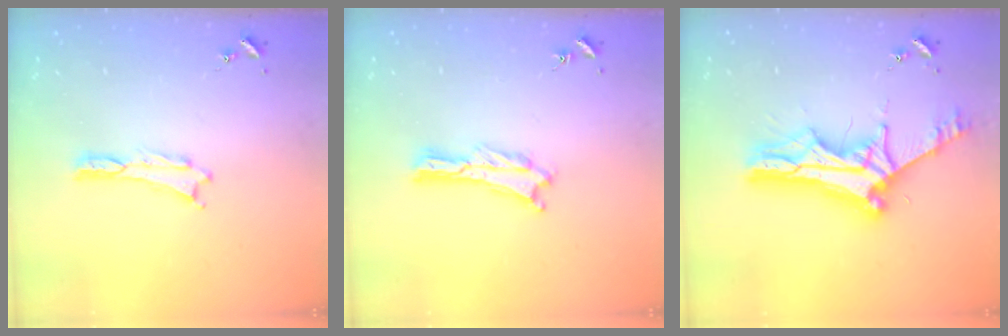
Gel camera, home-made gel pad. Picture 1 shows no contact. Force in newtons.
{"total": 0.9, "press": 0.9, "slide": 0.2}
{"total": 12.0, "press": 11.9, "slide": 1.1}